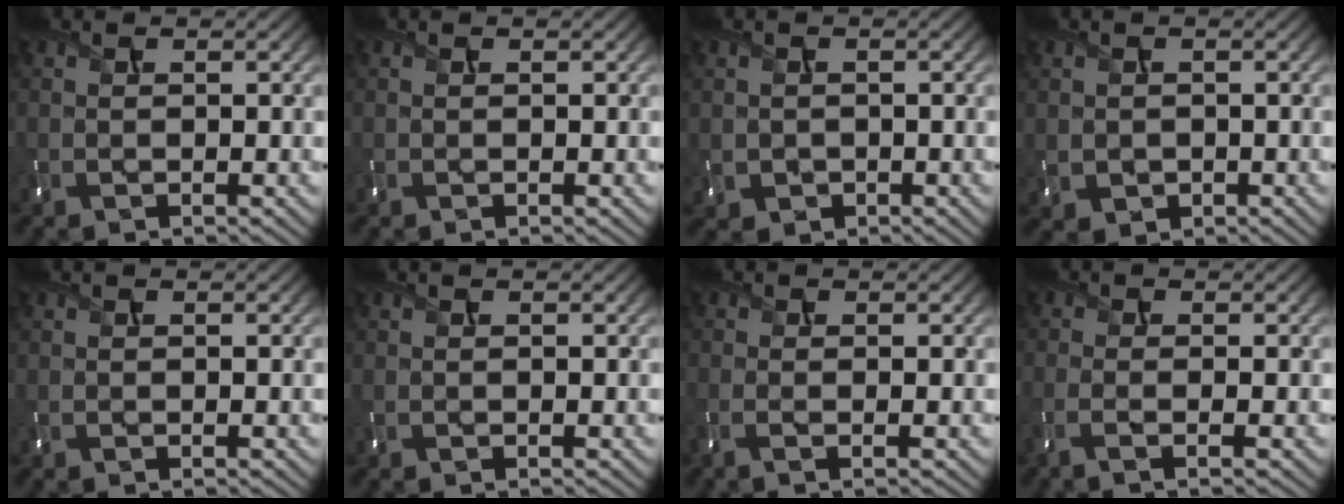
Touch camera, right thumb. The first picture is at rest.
{"total": 0.0}
{"total": 2.0, "force": [-0.5, 1.9, 0.5], "torque": [-0.018, -0.016, -0.007]}
{"total": 2.0, "force": [-0.3, 1.9, 0.6], "torque": [-0.023, -0.015, -0.001]}
{"total": 0.0}
{"total": 0.0}
{"total": 1.6, "force": [-0.8, 0.2, 1.4], "torque": [-0.031, -0.007, -0.022]}
{"total": 2.8, "force": [-1.4, 0.6, 2.3], "torque": [-0.039, -0.006, -0.042]}